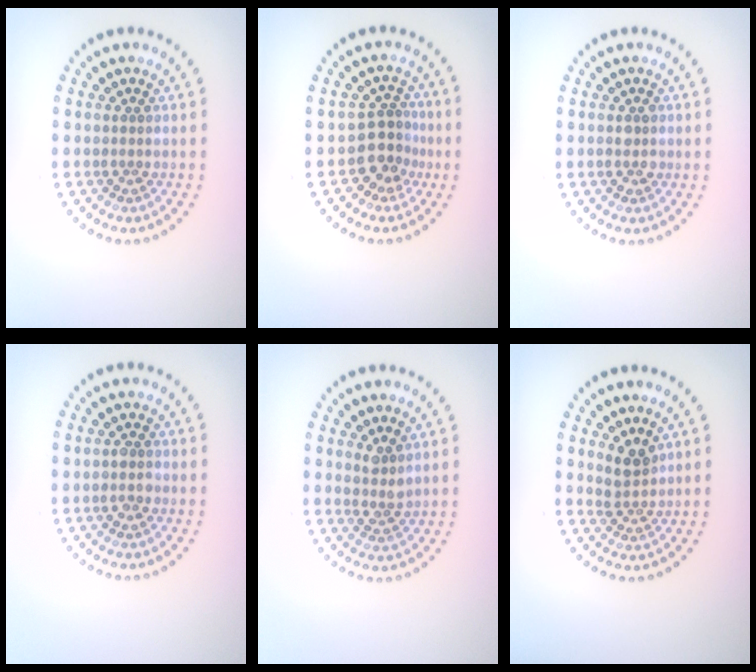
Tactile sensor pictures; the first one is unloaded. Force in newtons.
{"total": 2.9, "press": 2.4, "slide": 1.7}
{"total": 1.3, "press": 1.2, "slide": 0.3}
{"total": 1.3, "press": 1.2, "slide": 0.4}
{"total": 1.8, "press": 1.3, "slide": 1.3}
{"total": 2.4, "press": 1.8, "slide": 1.5}